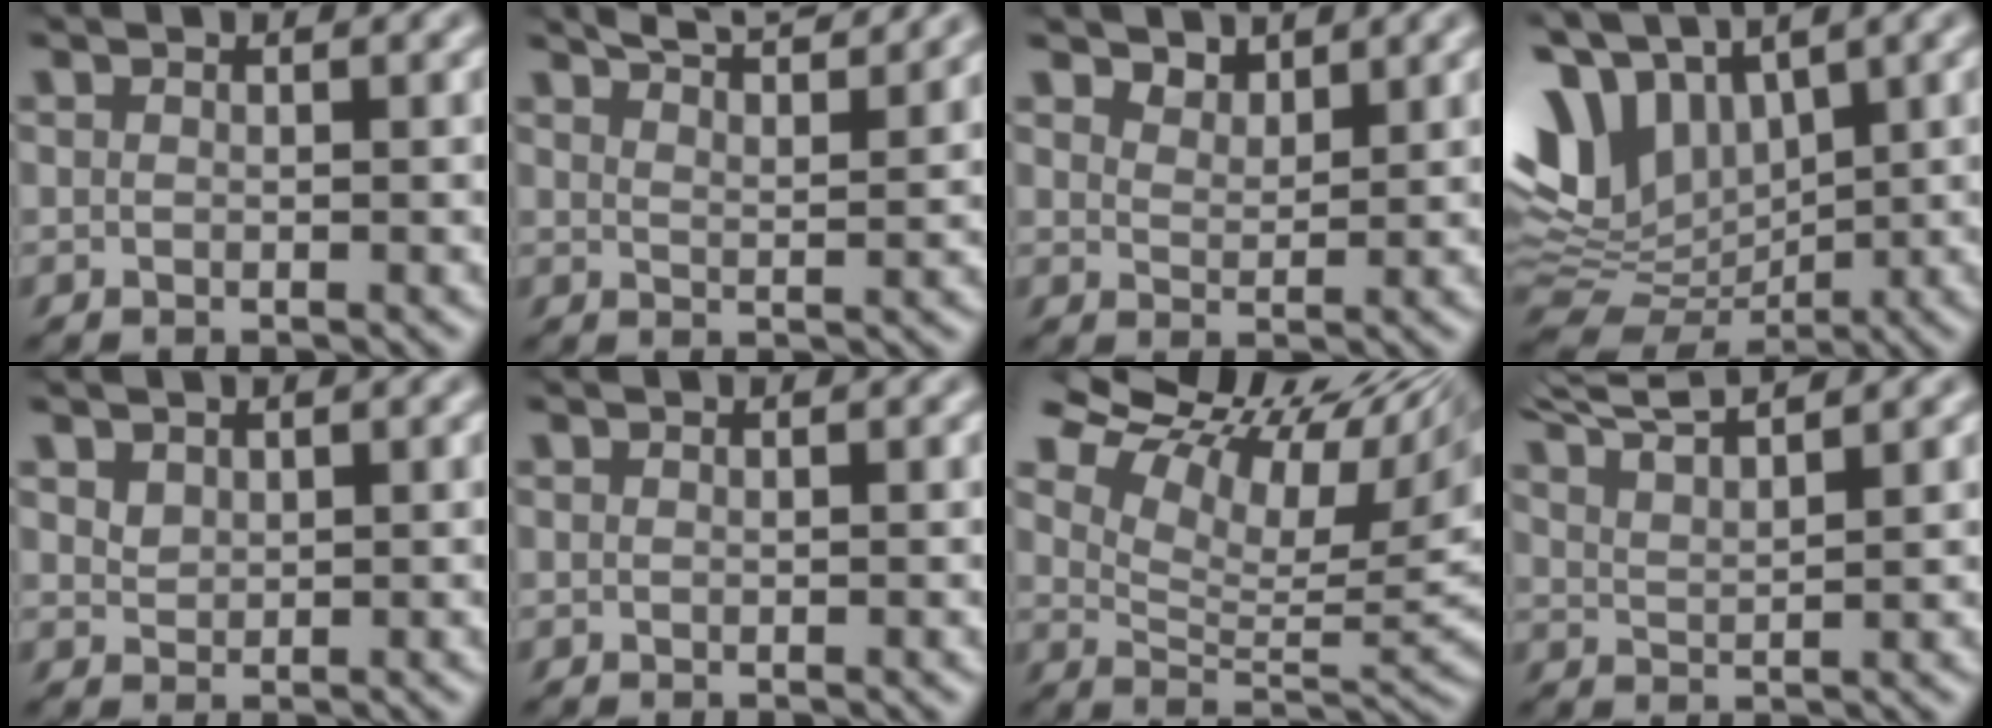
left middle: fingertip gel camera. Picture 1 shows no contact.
{"total": 6.9, "force": [5.8, 1.5, 3.4], "torque": [-0.031, 0.024, 0.054]}
{"total": 2.0, "force": [1.9, 0.6, 0.3], "torque": [-0.008, -0.004, 0.034]}
{"total": 11.1, "force": [4.6, 6.6, 7.7], "torque": [-0.178, 0.010, 0.091]}
{"total": 1.1, "force": [0.8, 0.7, 0.4], "torque": [-0.009, -0.001, 0.020]}
{"total": 0.0}
{"total": 14.1, "force": [9.4, 5.1, 9.1], "torque": [-0.167, 0.047, 0.143]}
{"total": 6.8, "force": [5.8, 1.4, 3.3], "torque": [-0.050, 0.027, 0.069]}